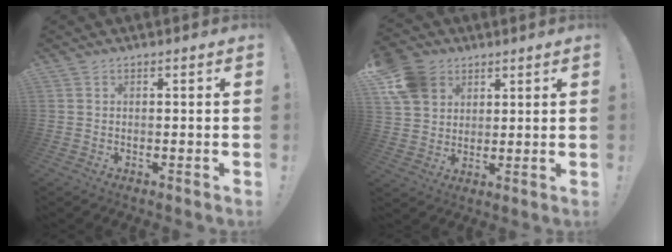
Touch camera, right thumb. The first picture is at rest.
{"total": 11.8, "force": [5.6, 9.4, 4.5], "torque": [-0.081, -0.028, 0.114]}